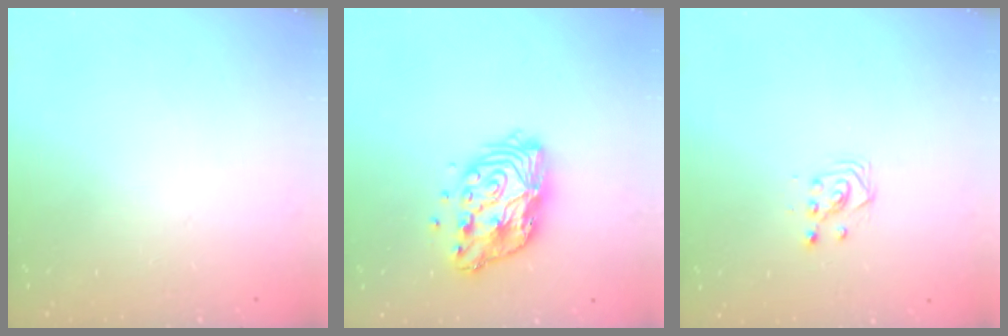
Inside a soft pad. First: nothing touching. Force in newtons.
{"total": 12.8, "press": 12.8, "slide": 1.0}
{"total": 3.0, "press": 3.0, "slide": 0.1}